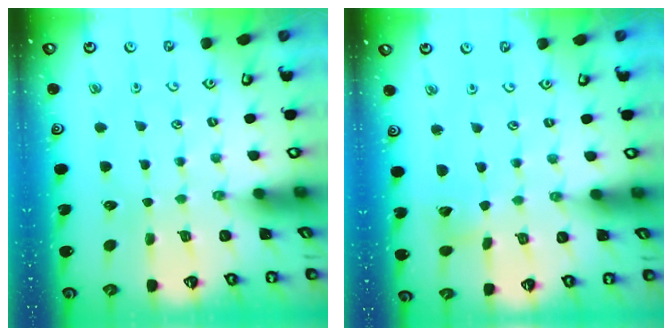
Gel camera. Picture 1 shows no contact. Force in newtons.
{"total": 3.0, "press": 3.0, "slide": 0.2}